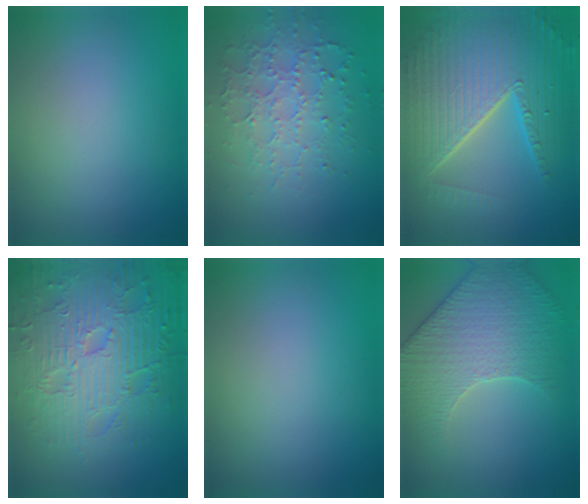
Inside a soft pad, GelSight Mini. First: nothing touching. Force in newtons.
{"total": 3.5, "press": 3.3, "slide": 1.2}
{"total": 10.2, "press": 6.5, "slide": 7.8}
{"total": 9.4, "press": 6.8, "slide": 6.5}
{"total": 0.0}
{"total": 4.6, "press": 4.6, "slide": 0.2}